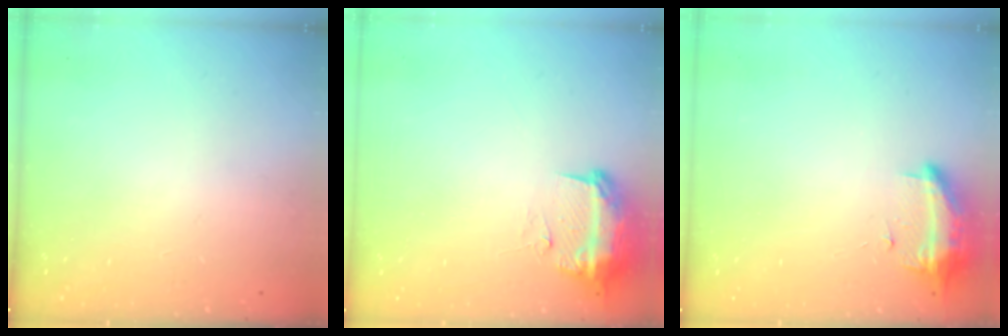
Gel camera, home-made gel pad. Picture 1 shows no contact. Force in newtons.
{"total": 11.4, "press": 11.4, "slide": 1.1}
{"total": 9.5, "press": 9.2, "slide": 2.4}